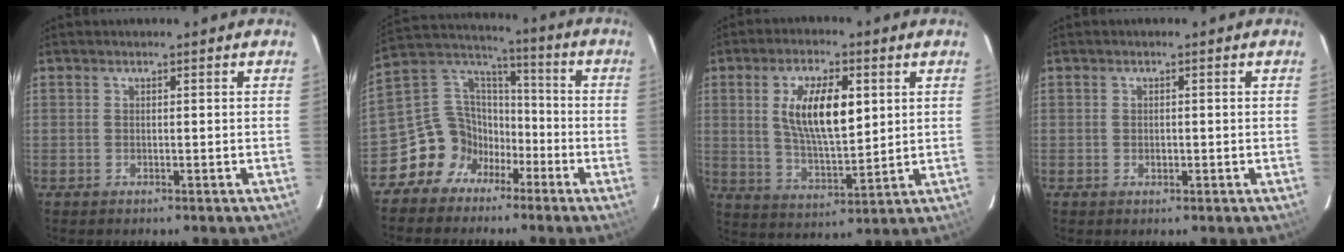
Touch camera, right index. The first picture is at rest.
{"total": 11.6, "force": [-6.6, 9.2, 2.7], "torque": [-0.068, 0.047, -0.121]}
{"total": 12.3, "force": [3.2, 4.7, 10.9], "torque": [-0.199, 0.003, 0.064]}
{"total": 1.0, "force": [-0.2, 0.8, 0.5], "torque": [-0.007, 0.000, -0.002]}